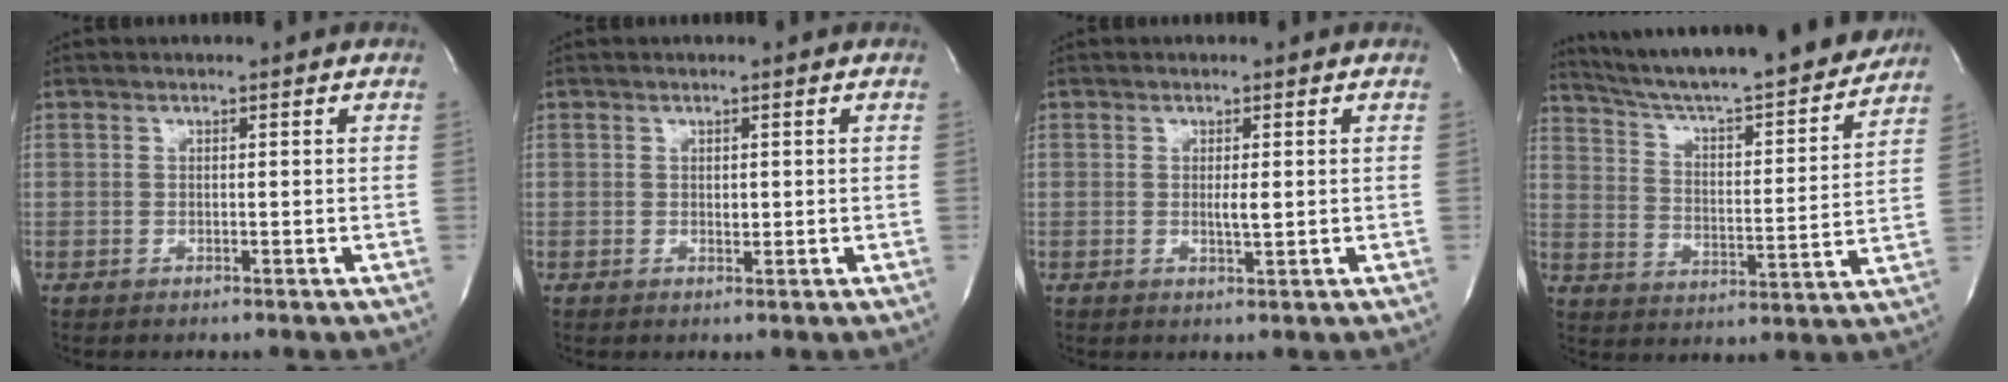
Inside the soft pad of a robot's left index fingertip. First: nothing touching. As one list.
[{"total": 0.8, "force": [0.2, 0.5, 0.6], "torque": [-0.007, -0.001, 0.004]}, {"total": 1.6, "force": [0.2, 0.2, 1.6], "torque": [-0.032, -0.003, 0.003]}, {"total": 23.0, "force": [20.9, 2.0, 9.4], "torque": [-0.154, -0.022, 0.301]}]